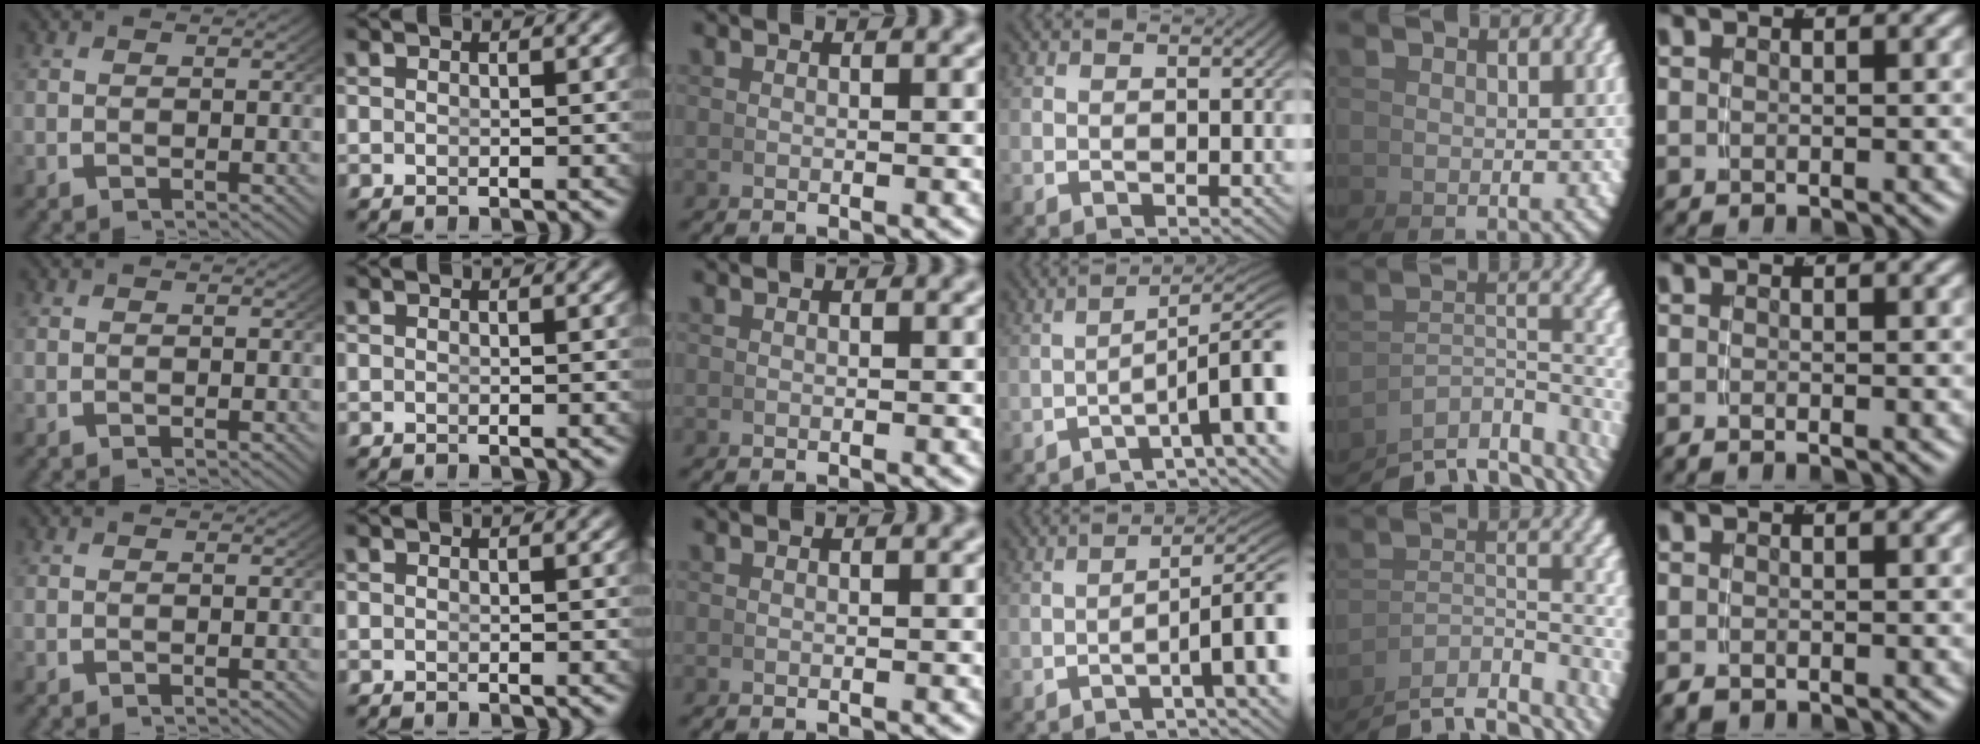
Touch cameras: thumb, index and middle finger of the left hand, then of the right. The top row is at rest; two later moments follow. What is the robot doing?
{"motion": "grasp_and_lifting", "object": "whiteboard"}